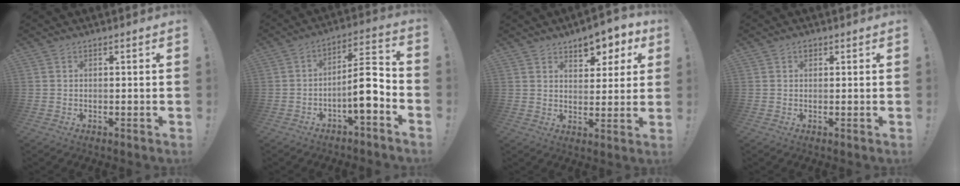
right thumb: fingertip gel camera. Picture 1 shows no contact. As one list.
[{"total": 10.6, "force": [-3.7, 3.1, 9.4], "torque": [-0.143, 0.021, -0.063]}, {"total": 7.9, "force": [5.0, 4.6, 3.9], "torque": [-0.027, -0.042, 0.086]}, {"total": 1.1, "force": [0.6, 0.8, 0.4], "torque": [0.003, -0.002, 0.009]}]